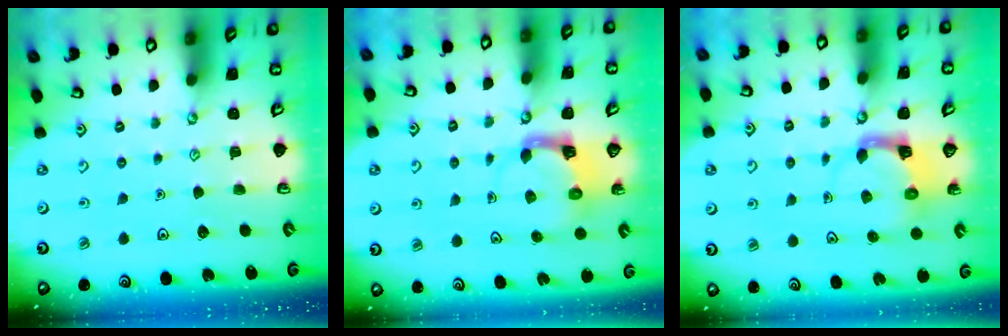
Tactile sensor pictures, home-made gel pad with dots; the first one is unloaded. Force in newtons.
{"total": 4.0, "press": 3.9, "slide": 0.4}
{"total": 4.0, "press": 3.9, "slide": 0.4}